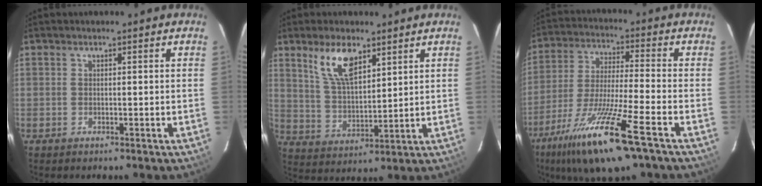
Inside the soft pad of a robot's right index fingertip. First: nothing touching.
{"total": 9.6, "force": [5.8, 3.9, 6.6], "torque": [-0.124, 0.006, 0.122]}
{"total": 17.4, "force": [-10.7, 1.3, 13.6], "torque": [-0.280, -0.043, -0.194]}